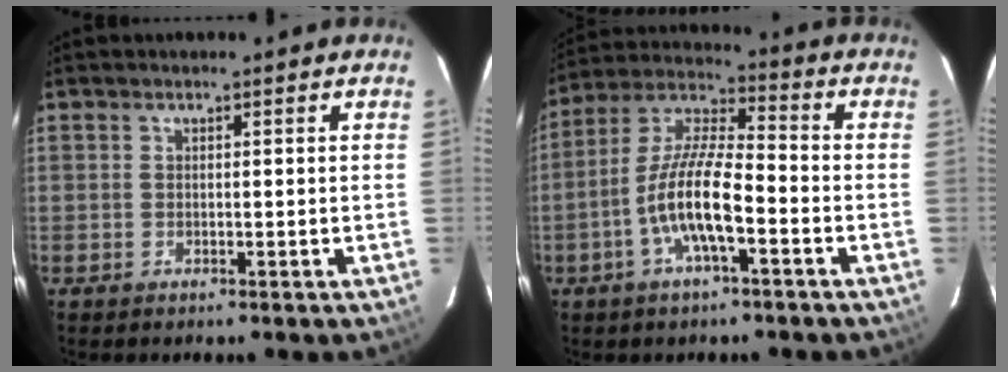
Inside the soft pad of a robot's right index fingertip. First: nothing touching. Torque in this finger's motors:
{"motor_torque": [1.22, -0.92, 1.05, 0.21]}